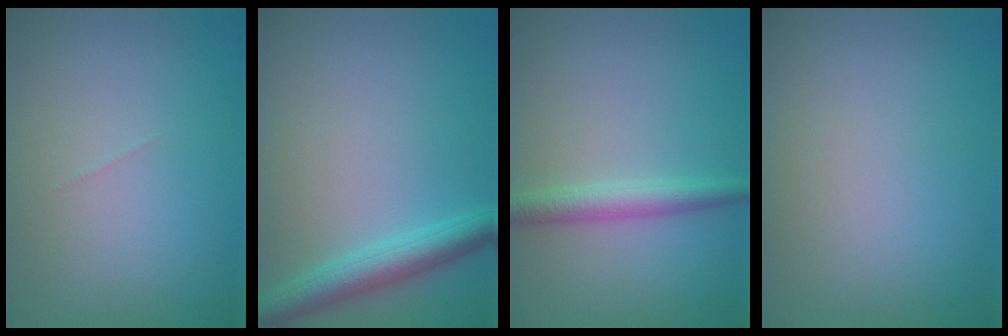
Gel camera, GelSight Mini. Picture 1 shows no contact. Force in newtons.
{"total": 4.0, "press": 4.0, "slide": 0.1}
{"total": 2.6, "press": 2.6, "slide": 0.0}
{"total": 0.0}